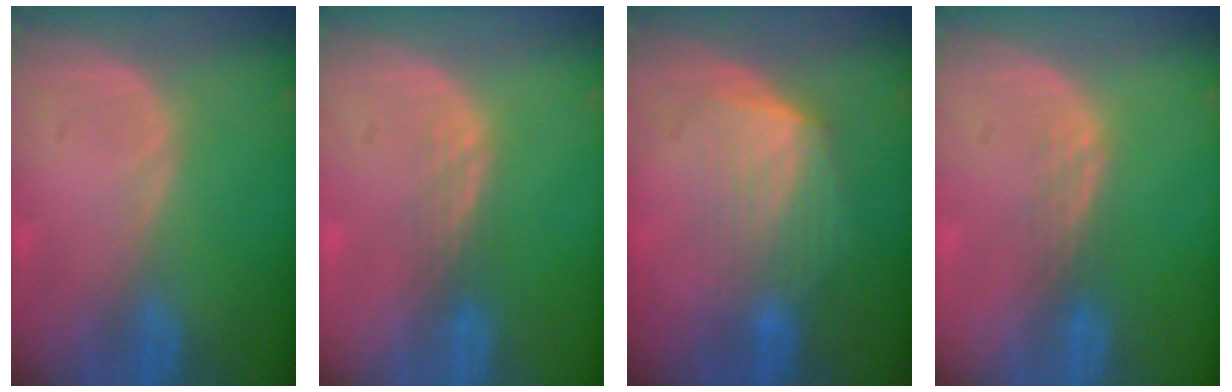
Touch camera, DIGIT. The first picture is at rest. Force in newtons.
{"total": 1.8, "press": 1.7, "slide": 0.2}
{"total": 6.3, "press": 6.0, "slide": 1.9}
{"total": 1.8, "press": 1.7, "slide": 0.2}